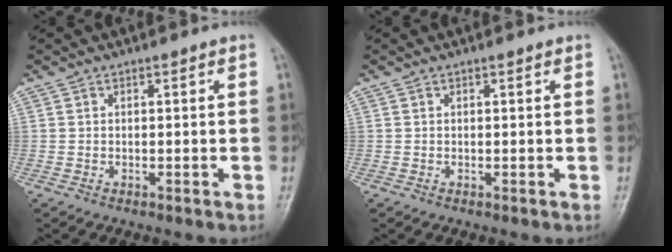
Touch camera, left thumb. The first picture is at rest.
{"total": 0.5, "force": [0.4, 0.2, 0.3], "torque": [-0.007, -0.002, 0.002]}